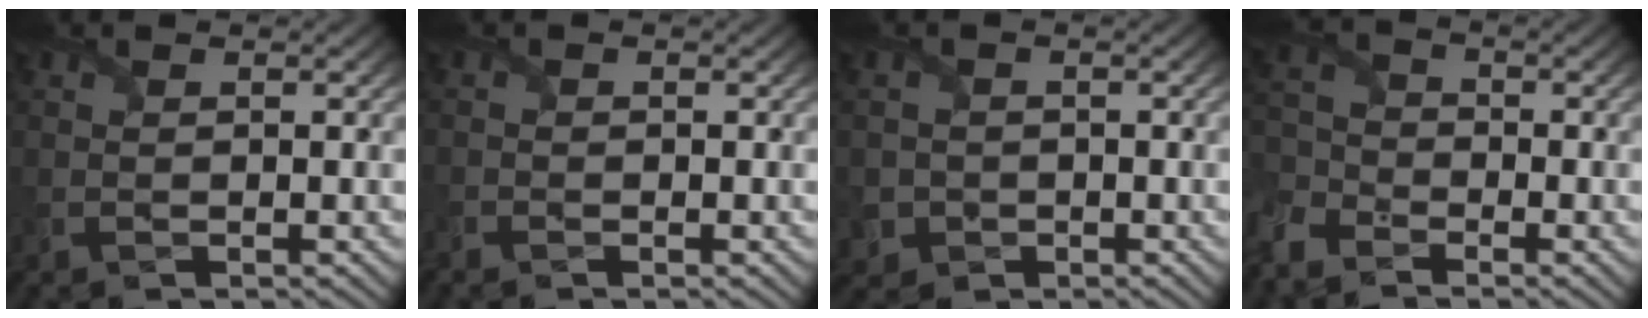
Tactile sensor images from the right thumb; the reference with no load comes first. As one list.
[{"total": 1.5, "force": [-1.4, 0.5, 0.2], "torque": [-0.009, -0.010, -0.035]}, {"total": 3.0, "force": [-0.9, 2.8, 0.5], "torque": [-0.011, -0.011, -0.023]}, {"total": 6.5, "force": [-5.0, 3.4, 2.4], "torque": [-0.078, -0.021, -0.119]}]